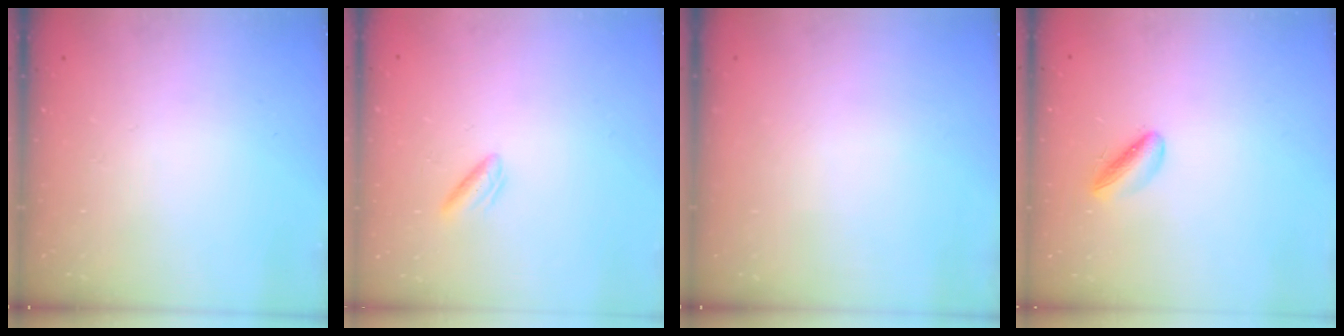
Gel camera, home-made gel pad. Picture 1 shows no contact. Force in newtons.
{"total": 2.1, "press": 1.9, "slide": 0.9}
{"total": 0.0}
{"total": 4.9, "press": 4.7, "slide": 1.2}